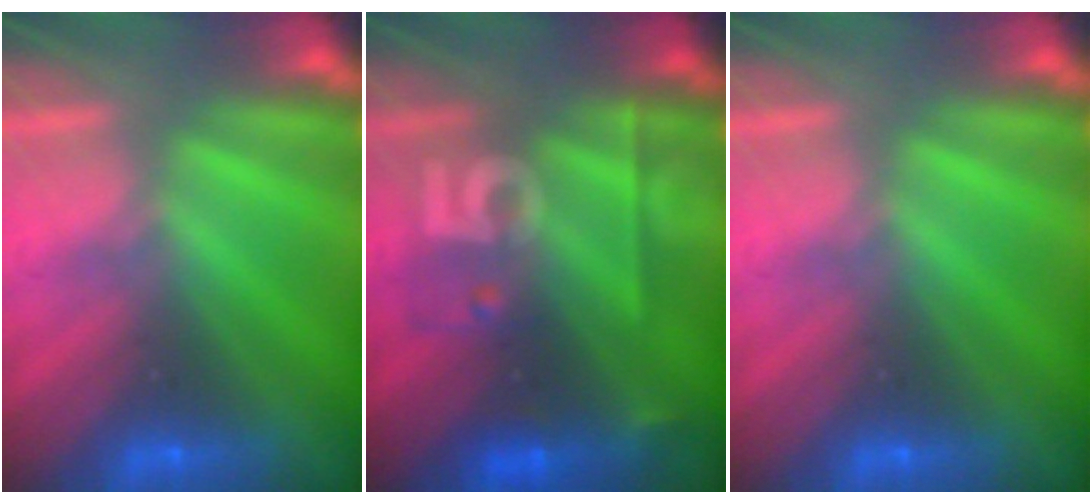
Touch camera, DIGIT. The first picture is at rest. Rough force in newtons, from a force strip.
{"total": 2.4}
{"total": 0.0}